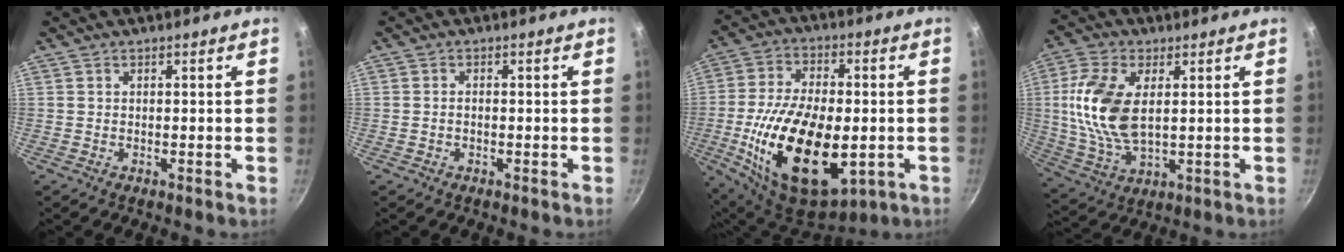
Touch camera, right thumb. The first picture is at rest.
{"total": 1.1, "force": [-0.3, 0.7, 0.7], "torque": [-0.014, 0.008, -0.007]}
{"total": 25.1, "force": [-4.5, 13.8, 20.5], "torque": [-0.363, 0.005, -0.064]}
{"total": 14.3, "force": [2.4, 7.7, 11.8], "torque": [-0.236, -0.005, 0.049]}